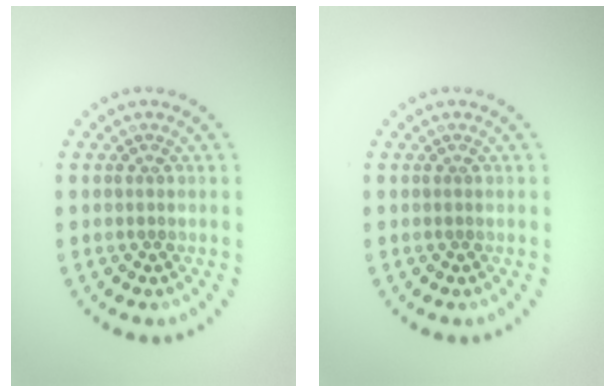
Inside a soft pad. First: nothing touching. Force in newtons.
{"total": 0.0}